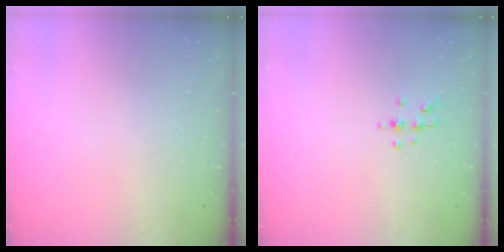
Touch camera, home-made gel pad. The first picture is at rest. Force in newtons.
{"total": 5.5, "press": 5.2, "slide": 1.6}